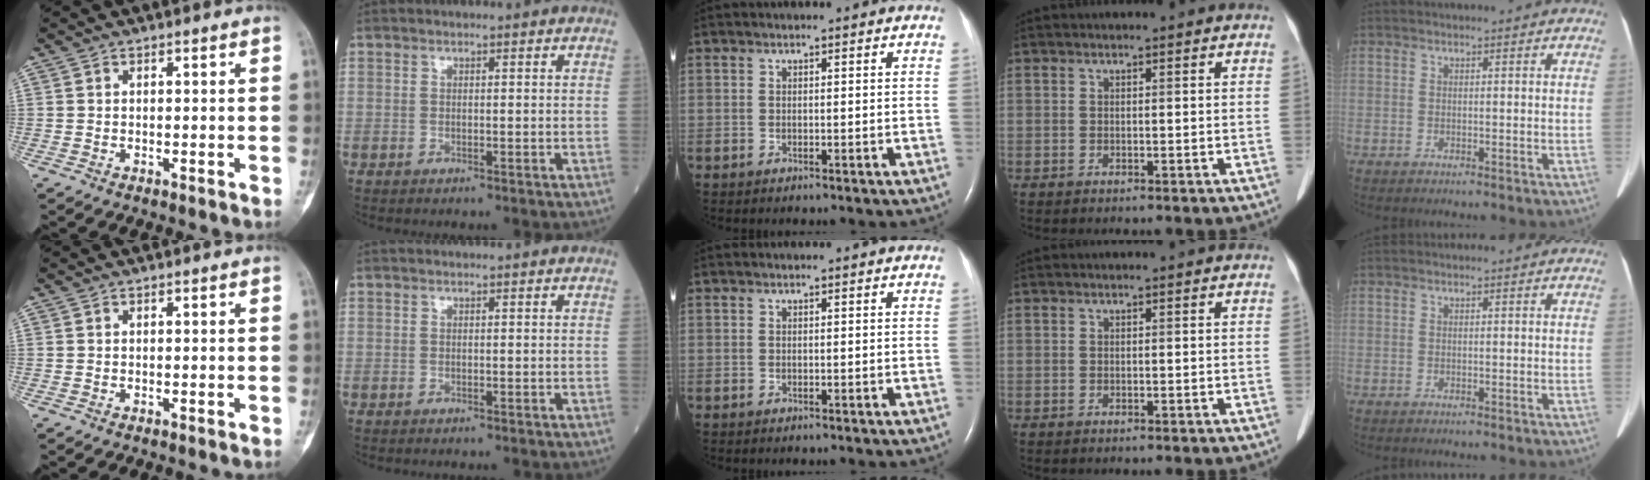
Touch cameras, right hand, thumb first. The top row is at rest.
{}